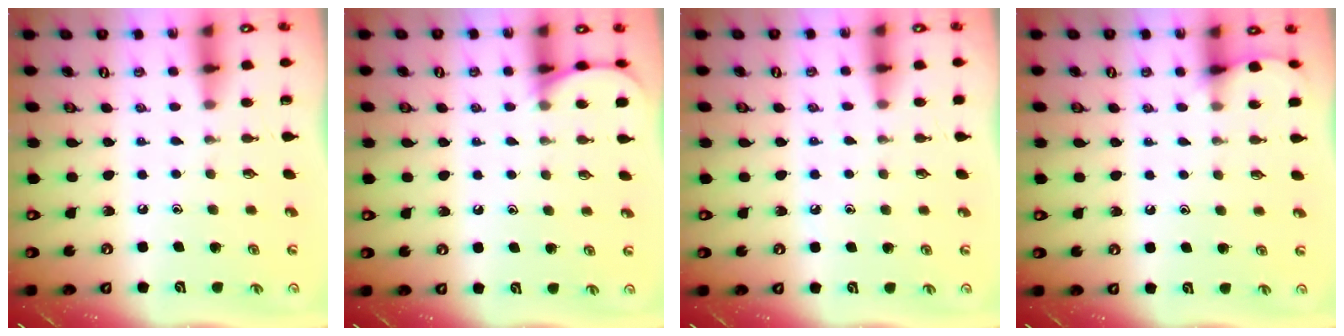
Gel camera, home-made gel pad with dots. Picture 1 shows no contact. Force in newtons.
{"total": 5.7, "press": 5.7, "slide": 0.6}
{"total": 4.4, "press": 4.3, "slide": 0.6}
{"total": 4.6, "press": 4.6, "slide": 0.6}